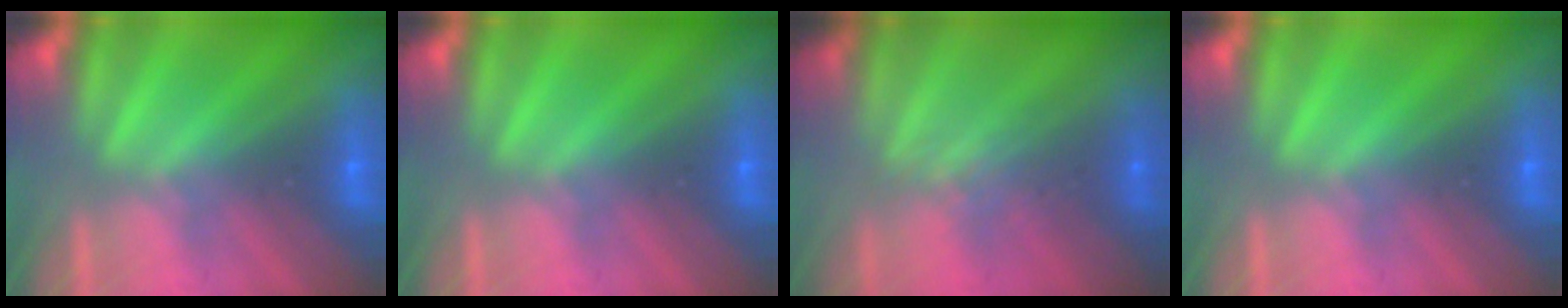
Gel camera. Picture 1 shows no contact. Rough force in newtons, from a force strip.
{"total": 0.0}
{"total": 2.6}
{"total": 0.0}